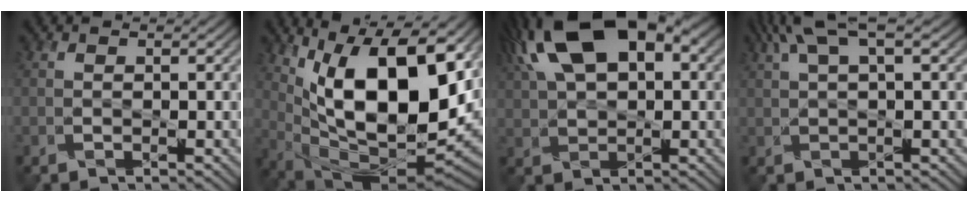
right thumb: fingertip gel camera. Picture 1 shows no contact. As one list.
[{"total": 18.1, "force": [5.3, 8.3, 15.3], "torque": [-0.241, 0.003, 0.101]}, {"total": 17.1, "force": [6.9, 8.8, 13.0], "torque": [-0.257, 0.041, 0.106]}, {"total": 5.6, "force": [2.7, 1.4, 4.7], "torque": [-0.098, 0.019, 0.053]}]